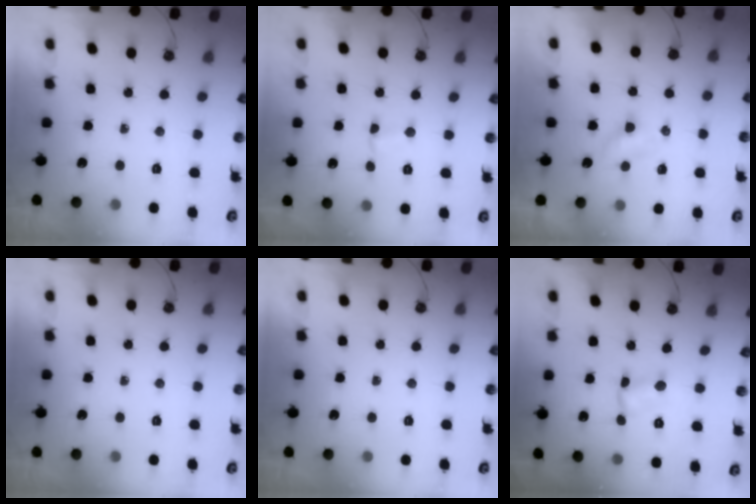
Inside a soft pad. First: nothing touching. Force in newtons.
{"total": 2.8, "press": 2.8, "slide": 0.3}
{"total": 2.7, "press": 2.7, "slide": 0.4}
{"total": 0.0}
{"total": 0.0}
{"total": 2.3, "press": 2.3, "slide": 0.1}